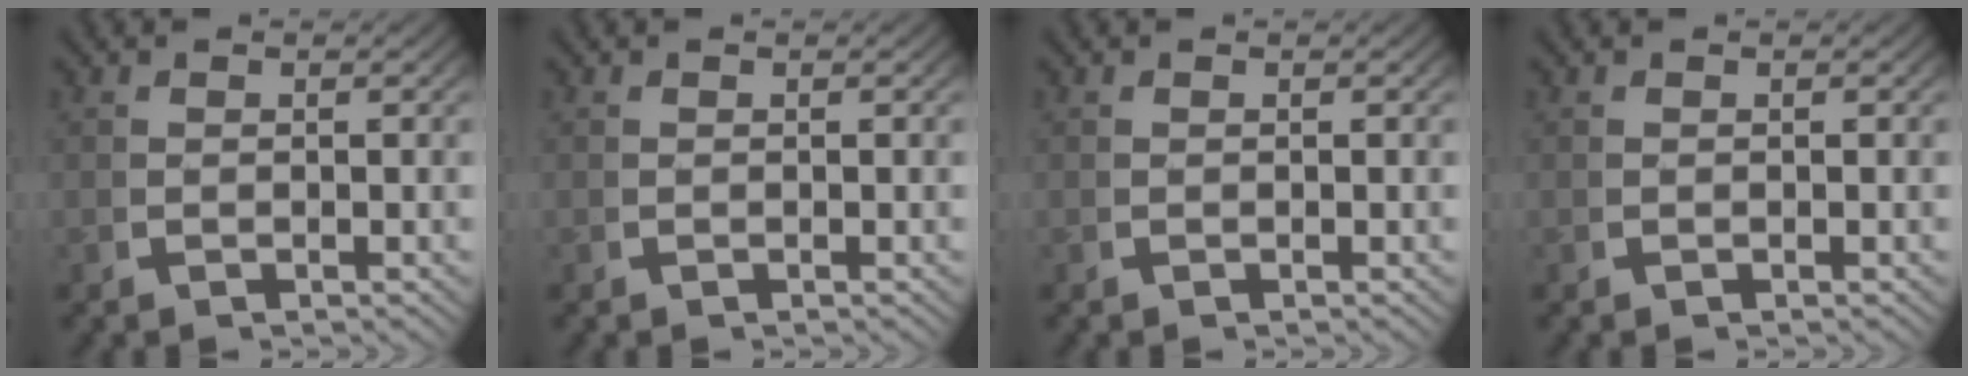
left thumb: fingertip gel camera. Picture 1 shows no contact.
{"total": 0.0}
{"total": 0.0}
{"total": 0.0}